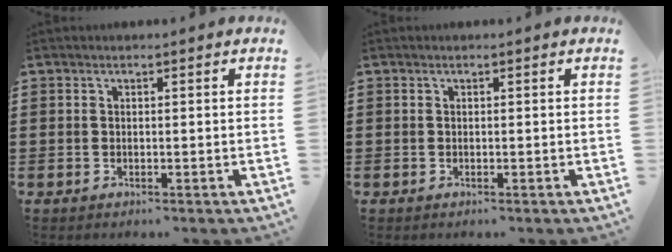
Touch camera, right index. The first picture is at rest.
{"total": 0.0}